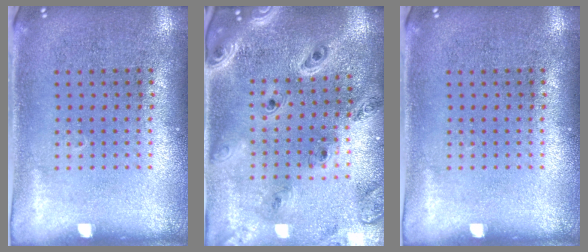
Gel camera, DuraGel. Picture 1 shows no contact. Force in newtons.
{"total": 2.2, "press": 2.1, "slide": 0.8}
{"total": 0.0}